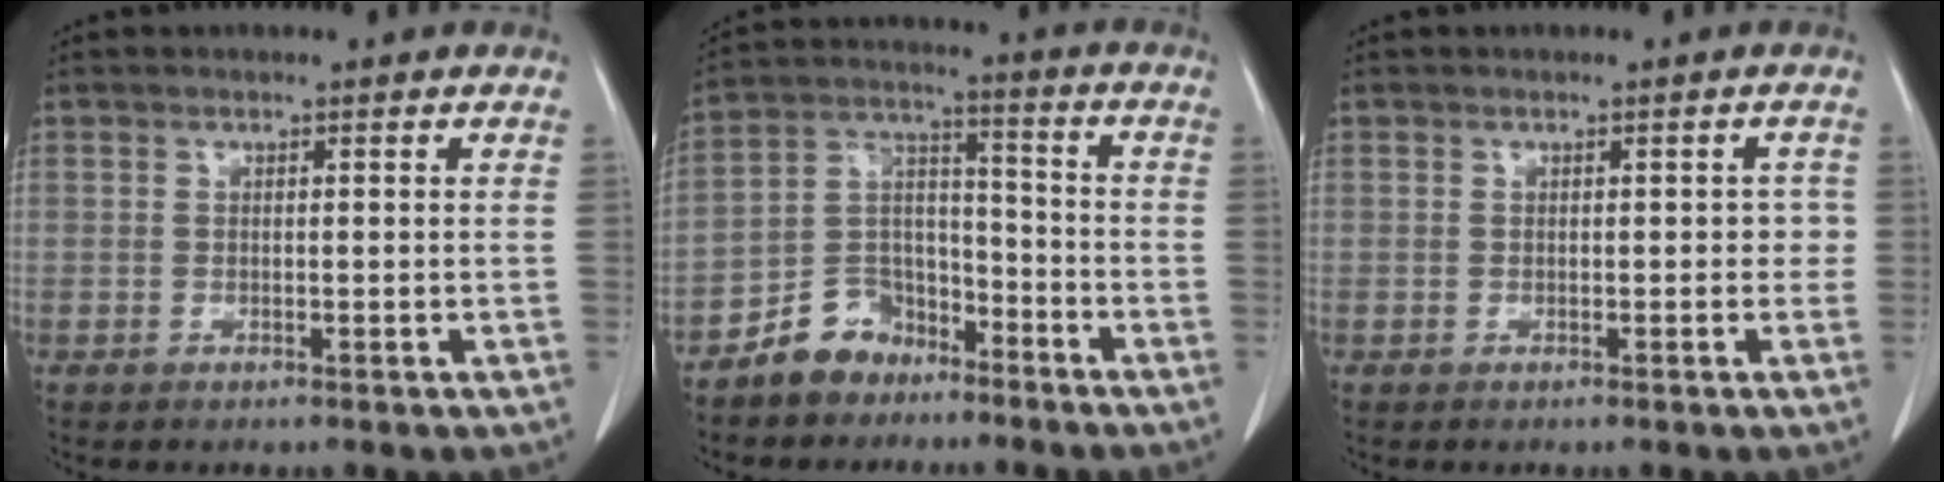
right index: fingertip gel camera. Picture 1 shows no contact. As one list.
[{"total": 8.7, "force": [-6.4, 5.6, 2.1], "torque": [-0.043, 0.030, -0.116]}, {"total": 1.6, "force": [-0.1, 1.1, 1.2], "torque": [-0.005, 0.016, -0.002]}]